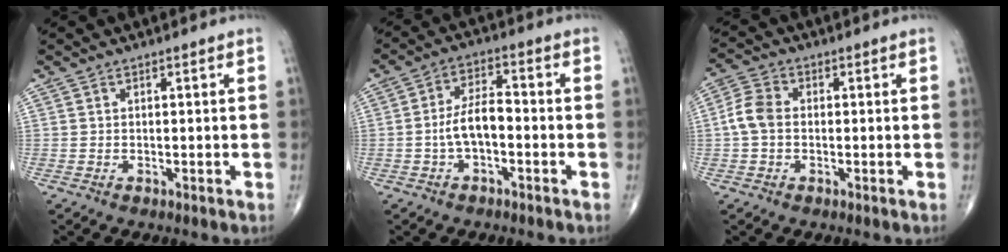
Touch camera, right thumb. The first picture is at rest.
{"total": 6.6, "force": [-1.6, 3.1, 5.5], "torque": [-0.102, 0.029, -0.034]}
{"total": 5.3, "force": [-0.3, 3.8, 3.7], "torque": [-0.080, 0.016, -0.013]}